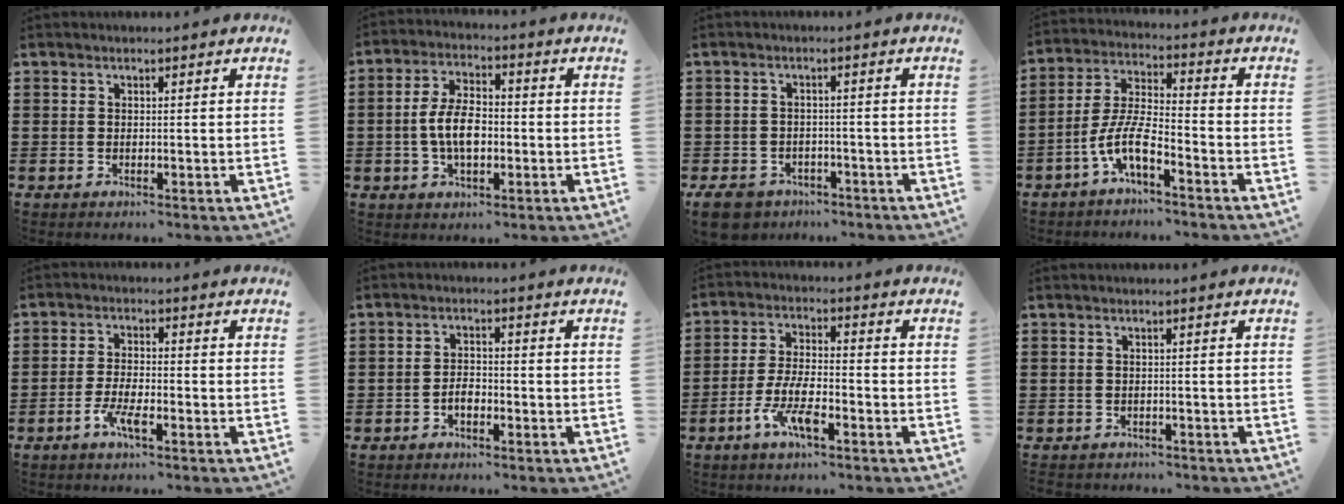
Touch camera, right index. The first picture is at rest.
{"total": 7.1, "force": [-1.0, 3.7, 6.0], "torque": [-0.129, 0.003, -0.022]}
{"total": 4.3, "force": [-3.9, 1.6, 0.9], "torque": [-0.038, 0.003, -0.085]}
{"total": 7.9, "force": [-4.7, 2.0, 6.0], "torque": [-0.148, -0.010, -0.096]}
{"total": 4.3, "force": [-2.4, 1.1, 3.4], "torque": [-0.082, -0.004, -0.052]}
{"total": 2.7, "force": [-1.2, 1.5, 1.9], "torque": [-0.045, 0.003, -0.026]}
{"total": 7.3, "force": [-3.7, 2.3, 5.8], "torque": [-0.141, -0.011, -0.074]}
{"total": 1.2, "force": [-1.1, 0.3, 0.0], "torque": [-0.006, 0.001, -0.025]}